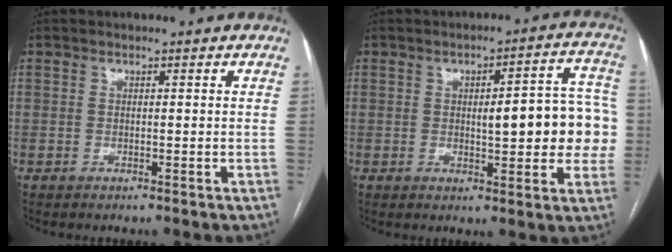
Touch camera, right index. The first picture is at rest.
{"total": 12.1, "force": [-0.2, 3.5, 11.6], "torque": [-0.132, 0.029, 0.000]}